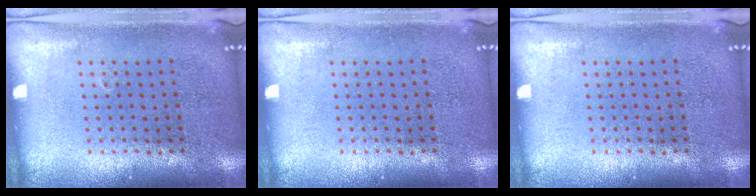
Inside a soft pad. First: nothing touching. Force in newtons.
{"total": 0.0}
{"total": 0.0}